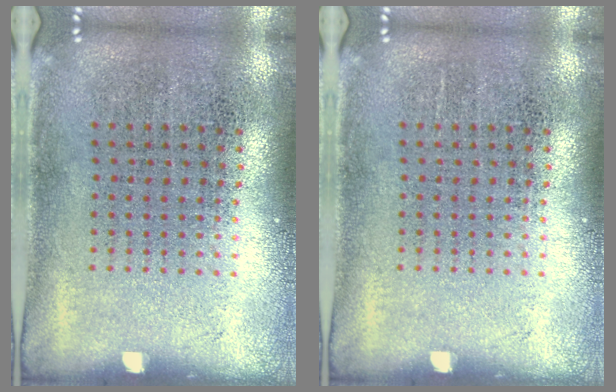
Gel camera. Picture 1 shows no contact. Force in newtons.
{"total": 0.0}